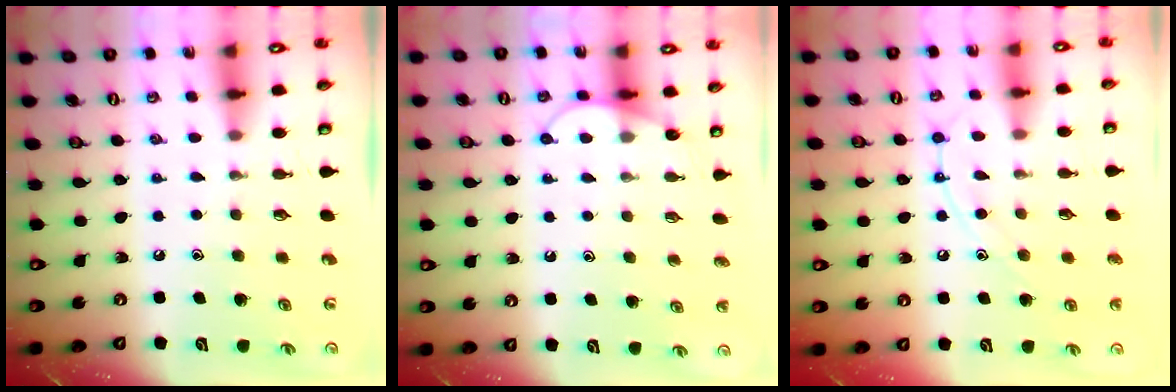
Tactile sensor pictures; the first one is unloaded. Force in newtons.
{"total": 6.4, "press": 6.4, "slide": 0.3}
{"total": 9.3, "press": 9.3, "slide": 0.4}